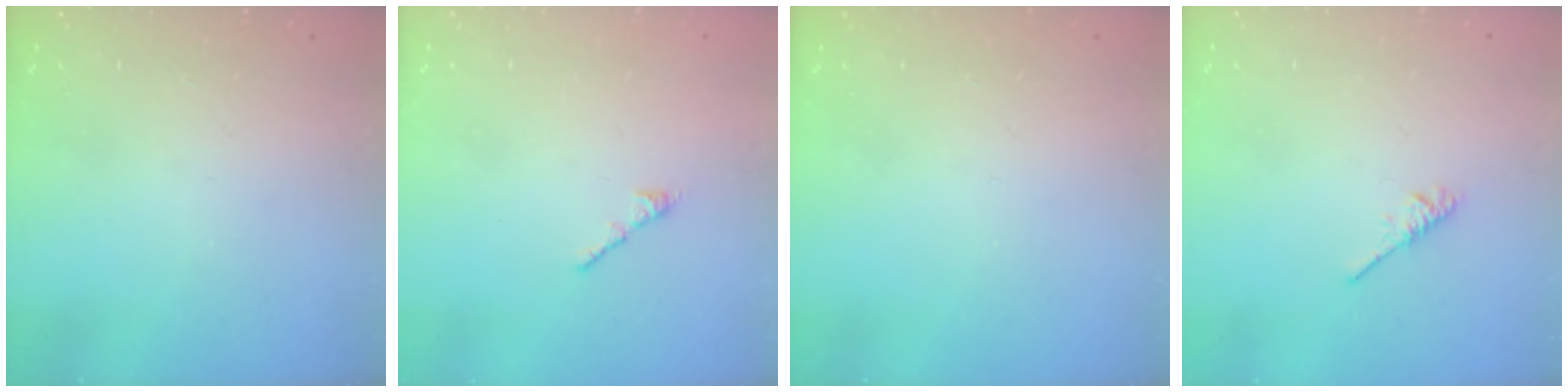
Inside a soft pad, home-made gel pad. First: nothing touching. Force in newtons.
{"total": 2.7, "press": 2.6, "slide": 0.7}
{"total": 0.0}
{"total": 1.9, "press": 1.9, "slide": 0.4}